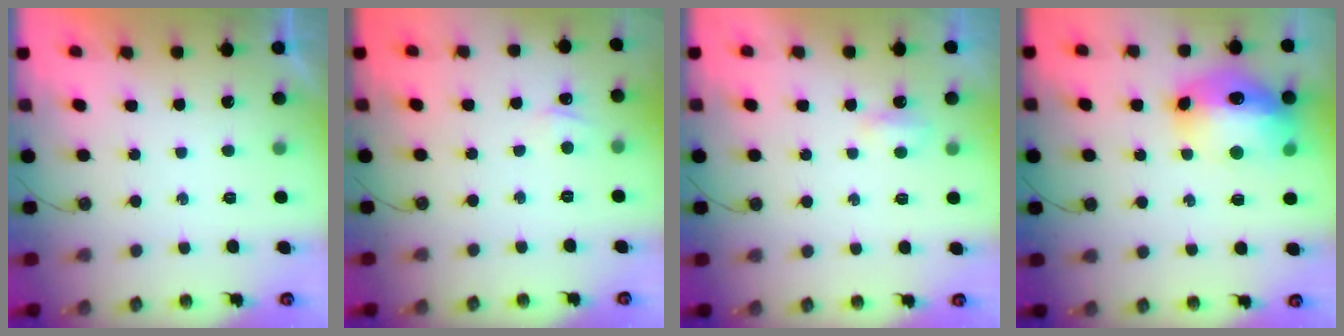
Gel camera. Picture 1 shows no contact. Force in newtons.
{"total": 2.4, "press": 2.4, "slide": 0.3}
{"total": 2.9, "press": 2.8, "slide": 0.6}
{"total": 17.5, "press": 17.5, "slide": 1.6}